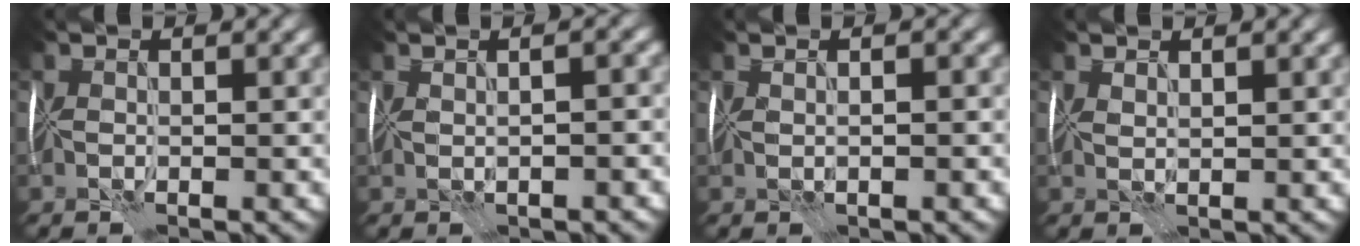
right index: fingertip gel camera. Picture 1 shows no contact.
{"total": 2.4, "force": [0.6, 0.6, 2.3], "torque": [-0.033, 0.012, 0.009]}
{"total": 1.1, "force": [0.5, 0.1, 1.0], "torque": [-0.011, 0.008, 0.008]}
{"total": 1.4, "force": [1.4, 0.0, 0.0], "torque": [-0.005, 0.005, 0.028]}